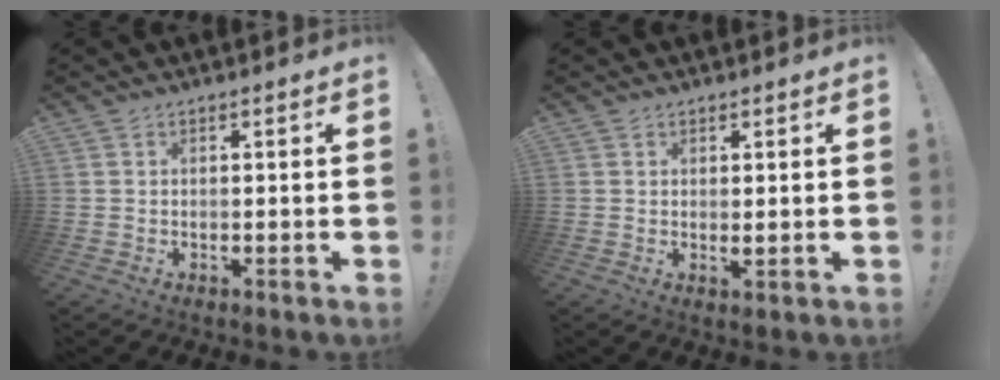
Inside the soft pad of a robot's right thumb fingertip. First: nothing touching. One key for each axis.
{"total": 1.0, "fx": 0.7, "fy": 0.4, "fz": 0.6, "tx": -0.009, "ty": -0.006, "tz": 0.013}